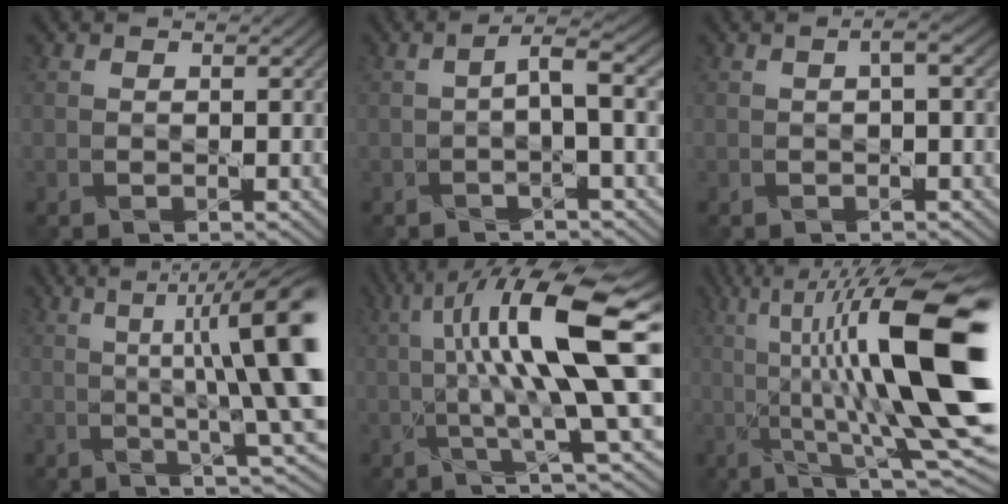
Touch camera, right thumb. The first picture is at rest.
{"total": 2.7, "force": [-0.2, 0.0, 2.7], "torque": [-0.053, 0.011, -0.012]}
{"total": 1.0, "force": [0.1, -0.1, 0.9], "torque": [-0.017, 0.005, 0.002]}
{"total": 13.4, "force": [2.0, 2.3, 13.0], "torque": [-0.184, 0.008, 0.045]}
{"total": 13.7, "force": [1.7, 1.9, 13.4], "torque": [-0.212, 0.024, 0.030]}
{"total": 19.1, "force": [3.2, 4.9, 18.2], "torque": [-0.292, 0.034, 0.061]}